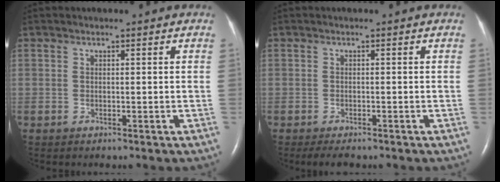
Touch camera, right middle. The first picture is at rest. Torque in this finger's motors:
{"motor_torque": [0.26, -0.21, -0.01, 0.00]}